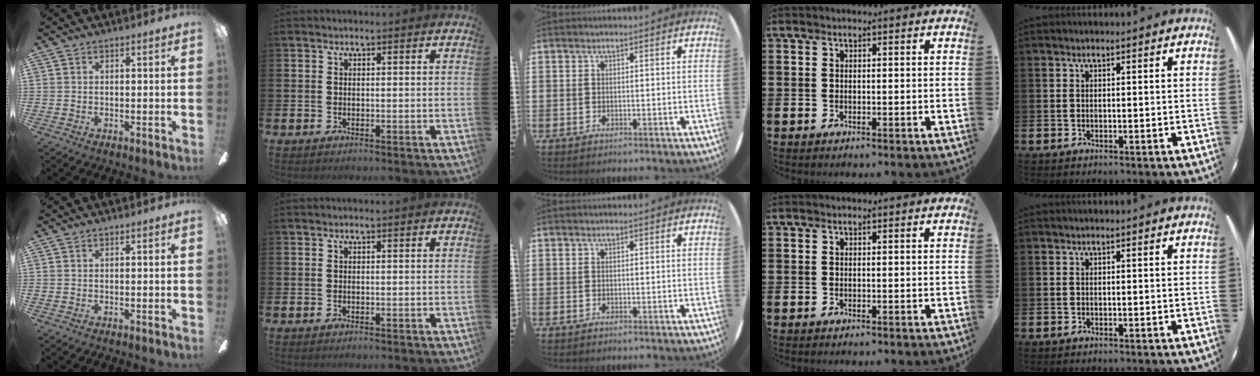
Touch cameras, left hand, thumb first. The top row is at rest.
{}